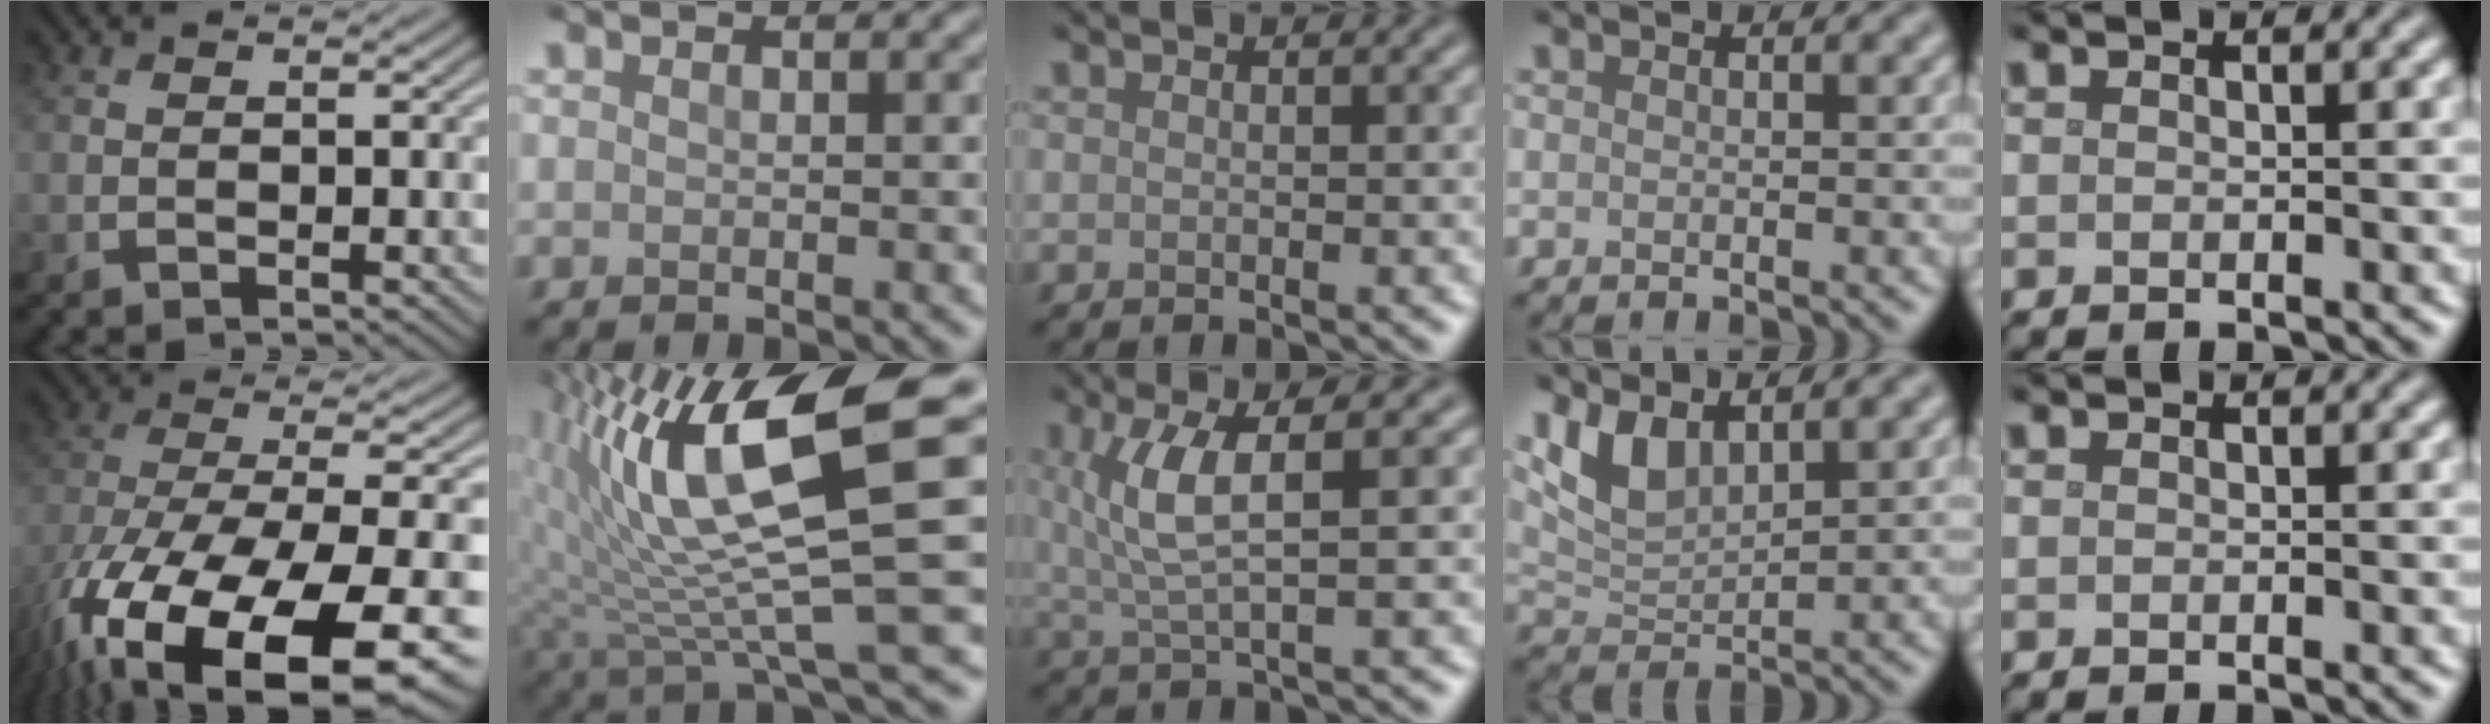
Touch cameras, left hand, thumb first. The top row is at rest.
{"thumb": {"total": 19.7, "force": [-11.3, 6.7, 14.6], "torque": [-0.274, -0.064, -0.161]}, "index": {"total": 13.7, "force": [3.7, 3.0, 12.8], "torque": [-0.225, 0.008, 0.073]}, "middle": {"total": 4.6, "force": [1.2, 1.1, 4.3], "torque": [-0.092, 0.002, 0.028]}, "ring": {"total": 4.0, "force": [2.6, 1.6, 2.5], "torque": [-0.056, -0.007, 0.054]}}